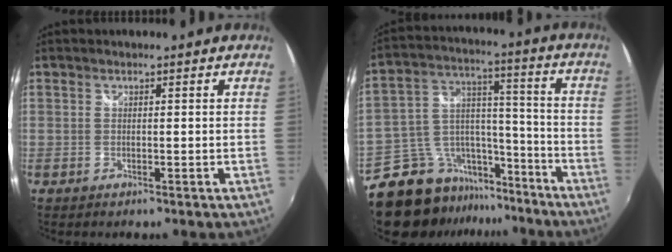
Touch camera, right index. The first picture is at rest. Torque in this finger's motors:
{"motor_torque": [-0.27, -0.18, -0.83, -0.21]}